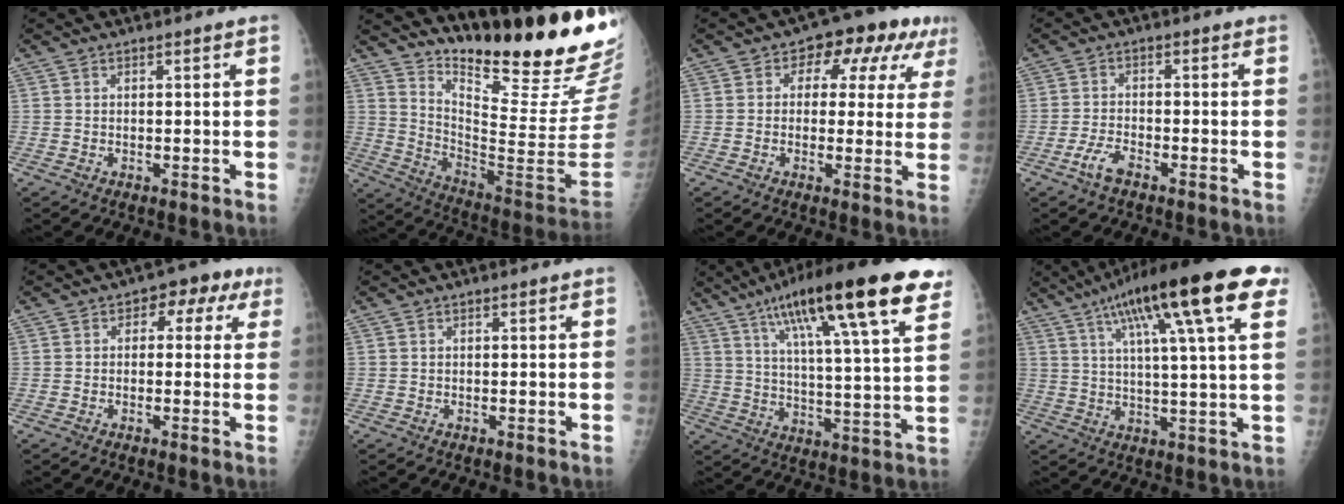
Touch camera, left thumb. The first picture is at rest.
{"total": 27.8, "force": [22.2, 3.5, 16.4], "torque": [-0.221, -0.181, 0.322]}
{"total": 10.4, "force": [3.8, 6.5, 7.2], "torque": [-0.035, 0.016, 0.041]}
{"total": 3.6, "force": [-2.3, 1.3, 2.4], "torque": [-0.054, 0.012, -0.046]}
{"total": 6.0, "force": [1.9, 4.2, 3.8], "torque": [0.002, 0.013, 0.008]}
{"total": 0.0}
{"total": 24.8, "force": [14.0, 4.4, 20.0], "torque": [-0.305, -0.021, 0.215]}
{"total": 21.7, "force": [10.7, 3.8, 18.5], "torque": [-0.286, 0.005, 0.159]}